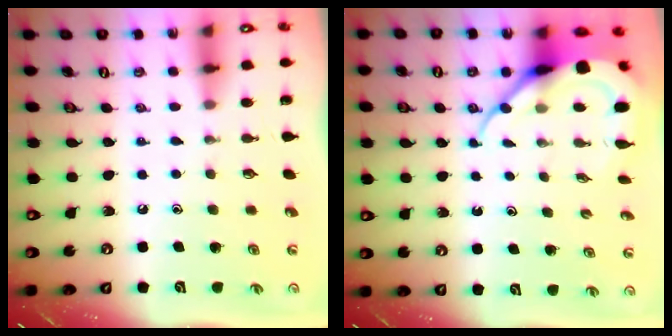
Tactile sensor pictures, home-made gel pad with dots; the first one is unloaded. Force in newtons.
{"total": 9.7, "press": 9.6, "slide": 0.9}